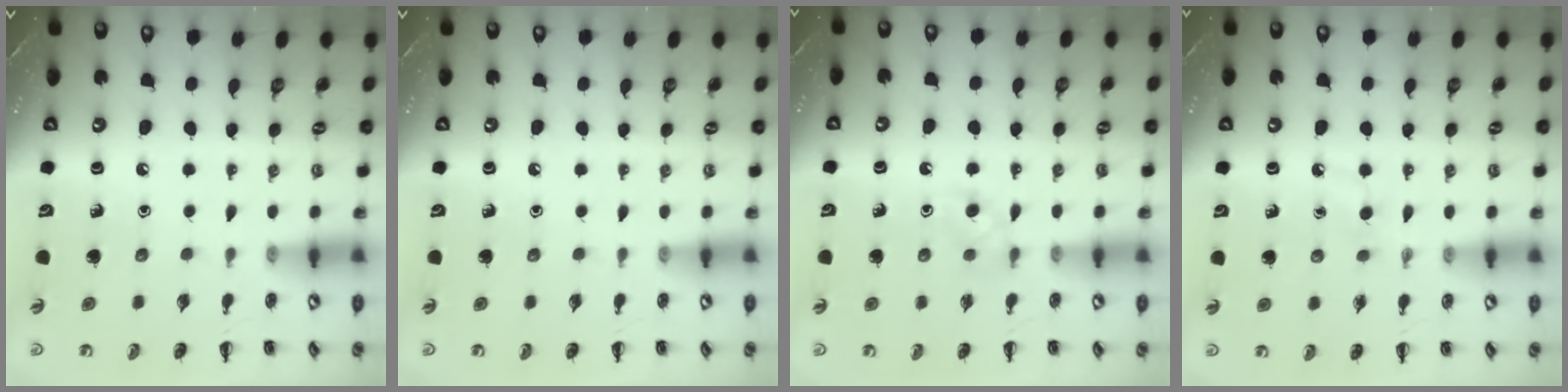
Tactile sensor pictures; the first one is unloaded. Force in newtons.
{"total": 0.0}
{"total": 3.0, "press": 2.7, "slide": 1.2}
{"total": 2.5, "press": 2.3, "slide": 1.0}